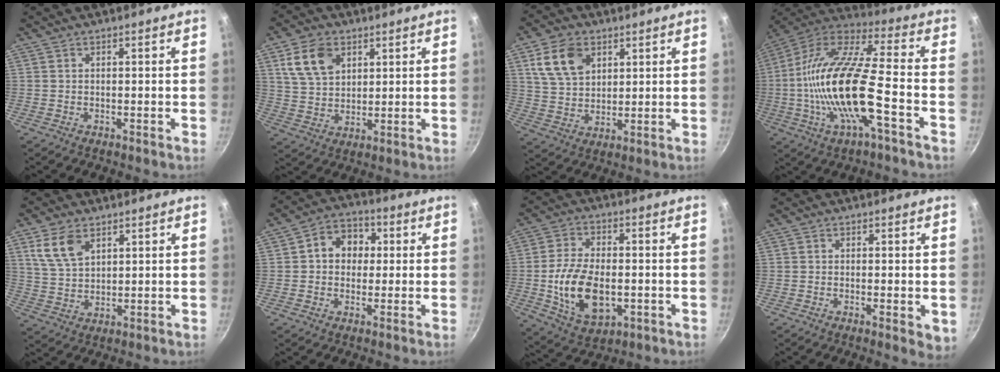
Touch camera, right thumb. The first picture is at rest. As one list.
[{"total": 9.8, "force": [4.3, 6.7, 5.8], "torque": [-0.090, -0.010, 0.083]}, {"total": 10.7, "force": [4.6, 7.3, 6.3], "torque": [-0.098, -0.011, 0.090]}, {"total": 22.0, "force": [-5.0, 6.5, 20.4], "torque": [-0.391, 0.033, -0.107]}, {"total": 7.9, "force": [4.1, 4.6, 4.9], "torque": [-0.085, -0.017, 0.086]}, {"total": 8.5, "force": [1.2, 7.0, 4.6], "torque": [-0.032, 0.015, 0.003]}, {"total": 14.3, "force": [-2.1, 8.5, 11.3], "torque": [-0.200, 0.006, -0.027]}, {"total": 3.8, "force": [-0.6, 1.4, 3.5], "torque": [-0.048, -0.012, -0.010]}]